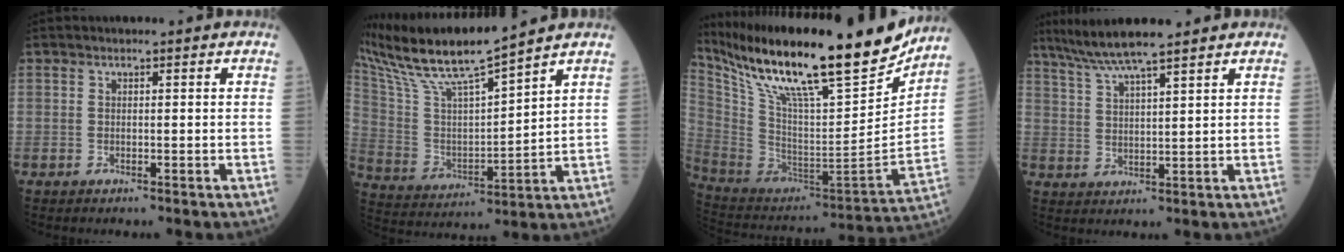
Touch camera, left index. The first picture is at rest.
{"total": 15.2, "force": [13.2, -0.6, 7.5], "torque": [-0.158, 0.004, 0.255]}
{"total": 29.0, "force": [22.5, 4.2, 17.9], "torque": [-0.327, -0.015, 0.365]}
{"total": 8.7, "force": [7.3, -0.4, 4.8], "torque": [-0.086, 0.023, 0.128]}